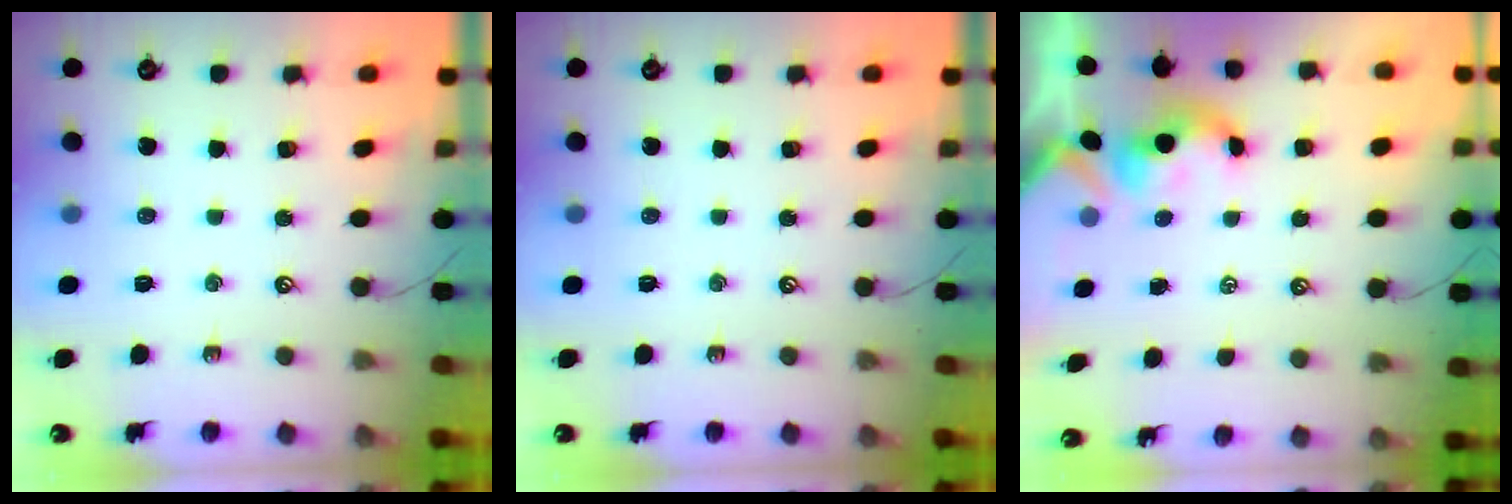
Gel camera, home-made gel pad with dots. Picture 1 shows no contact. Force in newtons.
{"total": 0.0}
{"total": 1.7, "press": 1.5, "slide": 0.7}